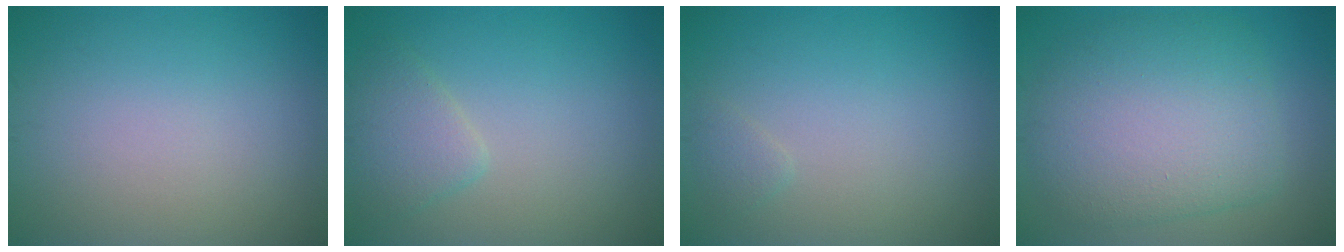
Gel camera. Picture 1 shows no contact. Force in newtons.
{"total": 2.4, "press": 2.4, "slide": 0.2}
{"total": 0.8, "press": 0.8, "slide": 0.1}
{"total": 8.2, "press": 8.2, "slide": 0.3}